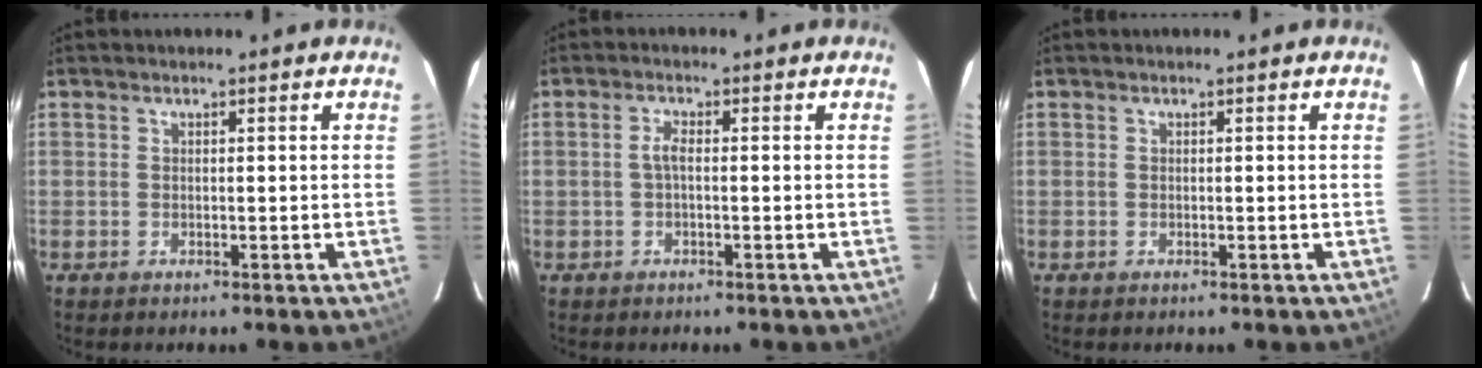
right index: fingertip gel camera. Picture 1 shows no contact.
{"total": 1.7, "force": [-0.3, 0.4, 1.6], "torque": [-0.034, 0.006, -0.008]}
{"total": 0.0}